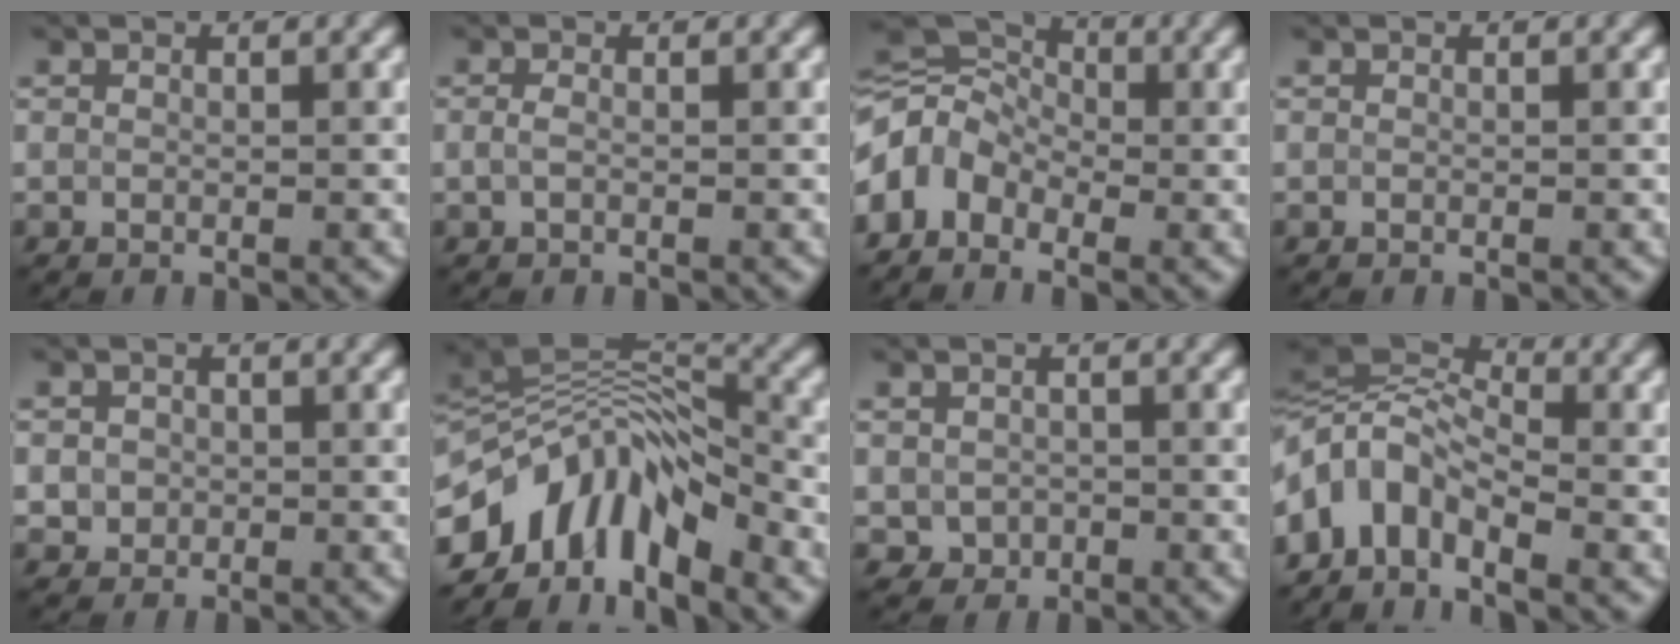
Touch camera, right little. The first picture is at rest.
{"total": 0.9, "force": [-0.1, 0.4, 0.7], "torque": [-0.022, -0.001, -0.006]}
{"total": 6.9, "force": [-2.3, 4.9, 4.3], "torque": [-0.075, 0.011, -0.064]}
{"total": 0.0}
{"total": 1.6, "force": [-0.1, 1.5, 0.5], "torque": [0.000, -0.006, 0.002]}
{"total": 10.0, "force": [-5.4, 5.1, 6.7], "torque": [-0.098, 0.008, -0.109]}
{"total": 1.8, "force": [-0.3, 1.6, 0.8], "torque": [-0.016, -0.007, -0.006]}
{"total": 6.8, "force": [-2.0, 4.1, 5.0], "torque": [-0.092, 0.018, -0.064]}